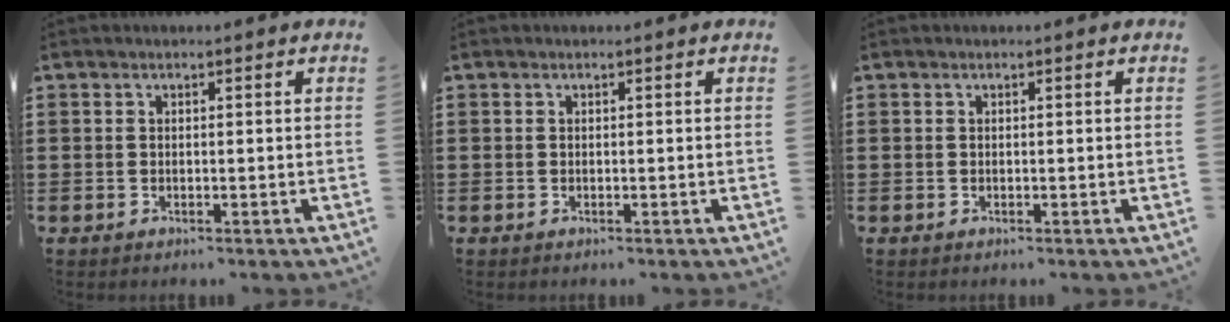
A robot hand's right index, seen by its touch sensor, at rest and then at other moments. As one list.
[{"total": 0.0}, {"total": 0.0}]